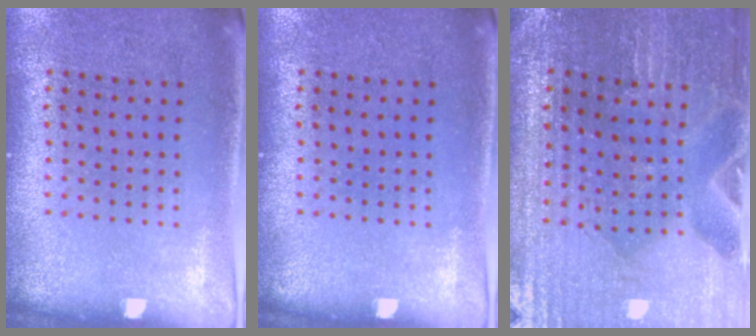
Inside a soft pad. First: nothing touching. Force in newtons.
{"total": 0.0}
{"total": 1.5, "press": 1.4, "slide": 0.2}